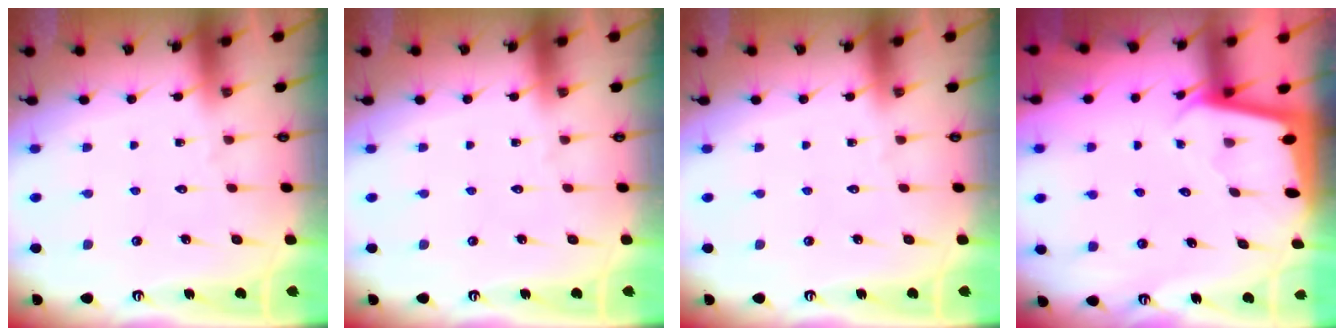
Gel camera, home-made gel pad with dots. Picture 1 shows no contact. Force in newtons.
{"total": 0.0}
{"total": 0.0}
{"total": 1.9, "press": 1.9, "slide": 0.0}